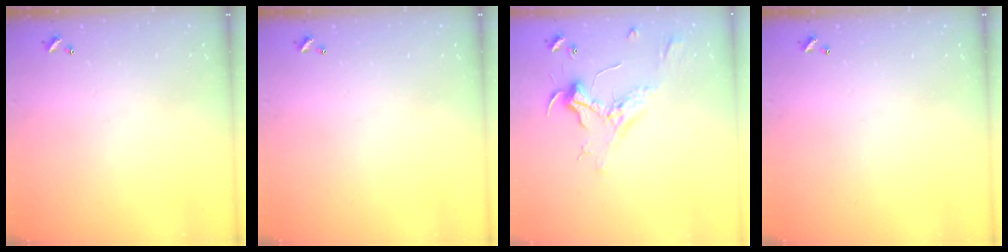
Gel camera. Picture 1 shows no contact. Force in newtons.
{"total": 0.0}
{"total": 2.3, "press": 2.2, "slide": 0.8}
{"total": 0.0}